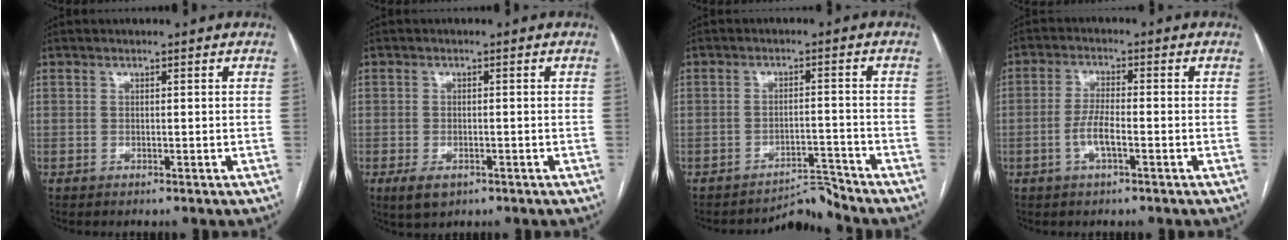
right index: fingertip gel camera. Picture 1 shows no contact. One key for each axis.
{"total": 3.7, "fx": -1.8, "fy": 2.0, "fz": 2.5, "tx": -0.048, "ty": -0.005, "tz": -0.020}
{"total": 4.0, "fx": -3.8, "fy": -0.8, "fz": -1.1, "tx": 0.024, "ty": 0.007, "tz": -0.057}
{"total": 4.5, "fx": -1.5, "fy": 0.9, "fz": 4.1, "tx": -0.083, "ty": 0.004, "tz": -0.030}